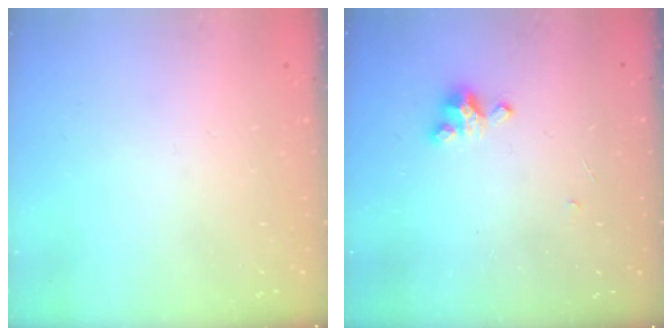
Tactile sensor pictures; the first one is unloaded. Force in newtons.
{"total": 2.6, "press": 2.6, "slide": 0.3}